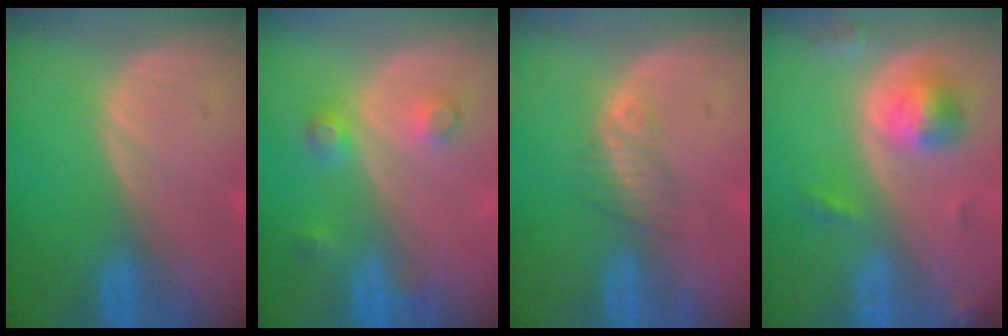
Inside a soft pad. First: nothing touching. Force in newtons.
{"total": 3.6, "press": 3.3, "slide": 1.4}
{"total": 2.3, "press": 2.1, "slide": 0.8}
{"total": 5.2, "press": 5.0, "slide": 1.4}